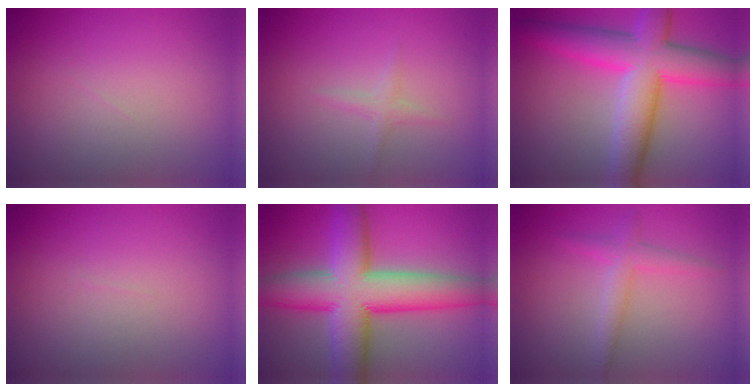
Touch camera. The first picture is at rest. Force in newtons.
{"total": 1.1, "press": 1.1, "slide": 0.0}
{"total": 9.6, "press": 9.6, "slide": 0.2}
{"total": 0.0}
{"total": 11.9, "press": 11.9, "slide": 0.2}
{"total": 2.2, "press": 2.2, "slide": 0.1}